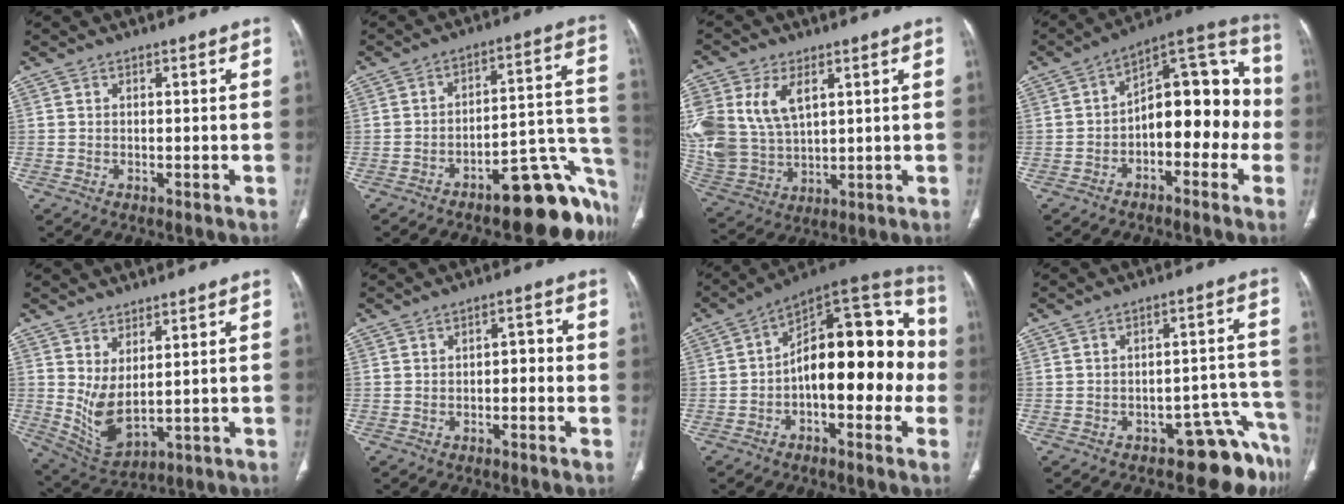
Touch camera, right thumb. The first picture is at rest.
{"total": 18.7, "force": [-10.6, 6.1, 14.1], "torque": [-0.086, 0.096, -0.143]}
{"total": 17.3, "force": [5.4, 11.4, 11.9], "torque": [-0.269, -0.009, 0.120]}
{"total": 16.7, "force": [-2.6, 9.4, 13.6], "torque": [-0.143, 0.064, -0.049]}
{"total": 7.7, "force": [1.6, 3.6, 6.7], "torque": [-0.128, -0.026, 0.052]}
{"total": 3.0, "force": [-0.7, 1.8, 2.3], "torque": [-0.020, 0.018, -0.015]}
{"total": 21.2, "force": [-2.0, 10.7, 18.2], "torque": [-0.224, 0.058, -0.038]}
{"total": 7.7, "force": [-6.6, 3.1, 2.4], "torque": [0.020, 0.101, -0.091]}